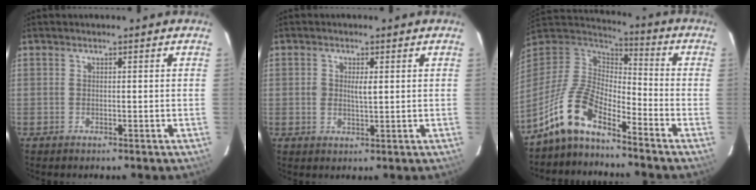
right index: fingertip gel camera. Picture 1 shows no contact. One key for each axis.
{"total": 2.6, "fx": 0.5, "fy": 1.0, "fz": 2.4, "tx": -0.043, "ty": -0.003, "tz": 0.010}
{"total": 10.4, "fx": -8.0, "fy": 3.1, "fz": 5.9, "tx": -0.140, "ty": 0.024, "tz": -0.161}